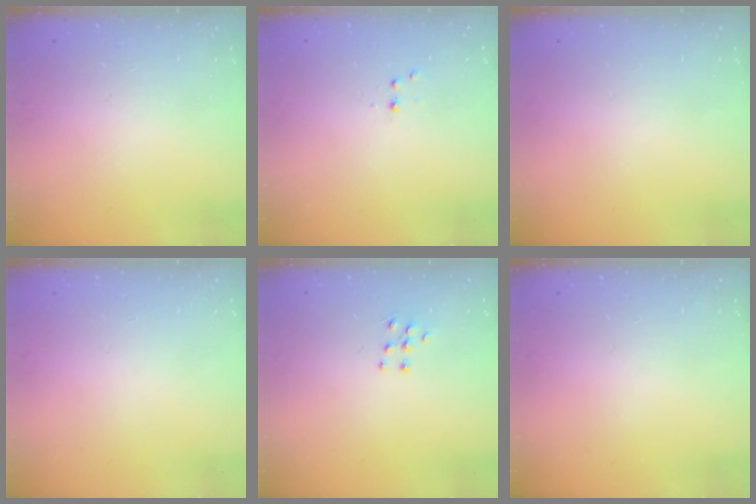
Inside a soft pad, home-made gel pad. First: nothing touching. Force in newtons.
{"total": 2.3, "press": 2.1, "slide": 0.9}
{"total": 0.0}
{"total": 0.0}
{"total": 5.0, "press": 5.0, "slide": 0.4}
{"total": 0.0}